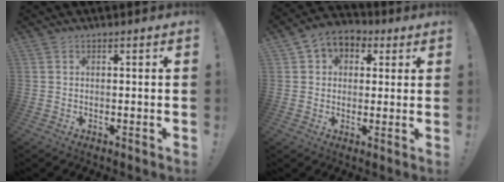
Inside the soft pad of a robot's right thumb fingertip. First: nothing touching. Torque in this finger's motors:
{"motor_torque": [0.12, 0.16, 0.49, 0.44, 0.18]}